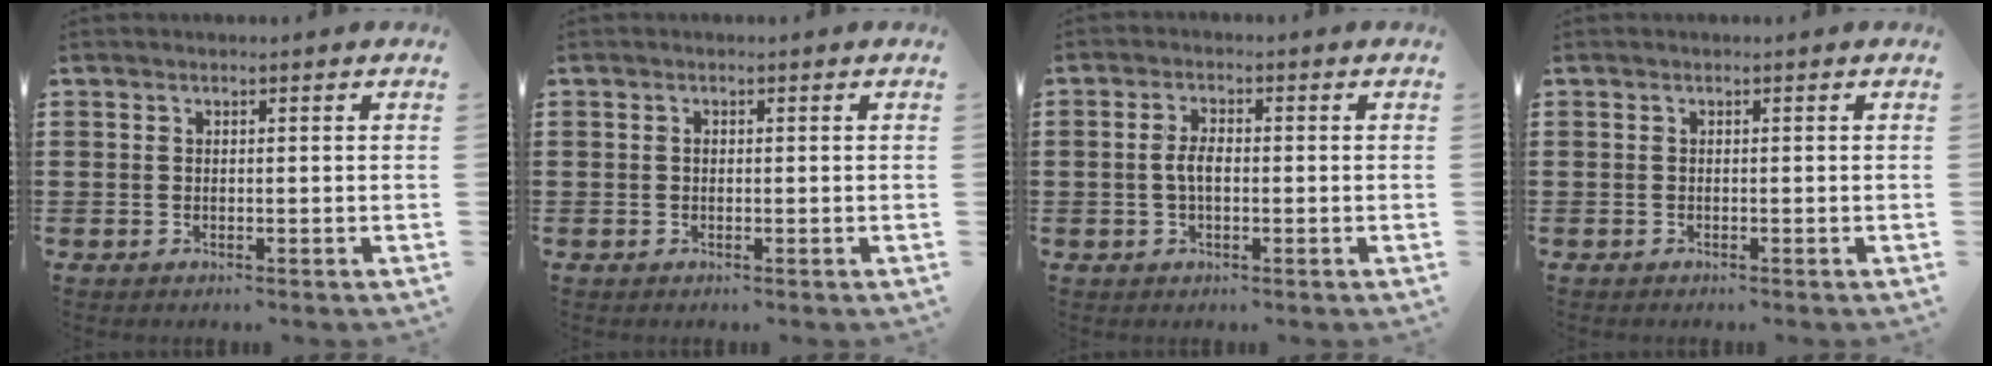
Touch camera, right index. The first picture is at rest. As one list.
[{"total": 0.5, "force": [-0.1, 0.4, 0.4], "torque": [-0.010, -0.001, -0.001]}, {"total": 3.2, "force": [-0.3, 1.4, 2.8], "torque": [-0.069, -0.002, -0.011]}, {"total": 0.0}]